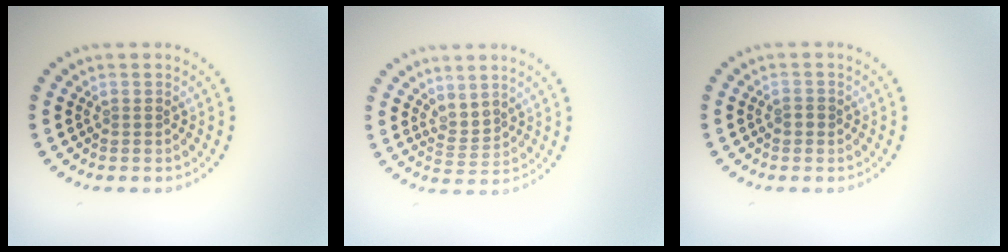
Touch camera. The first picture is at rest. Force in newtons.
{"total": 1.7, "press": 1.2, "slide": 1.2}
{"total": 1.0, "press": 1.0, "slide": 0.1}